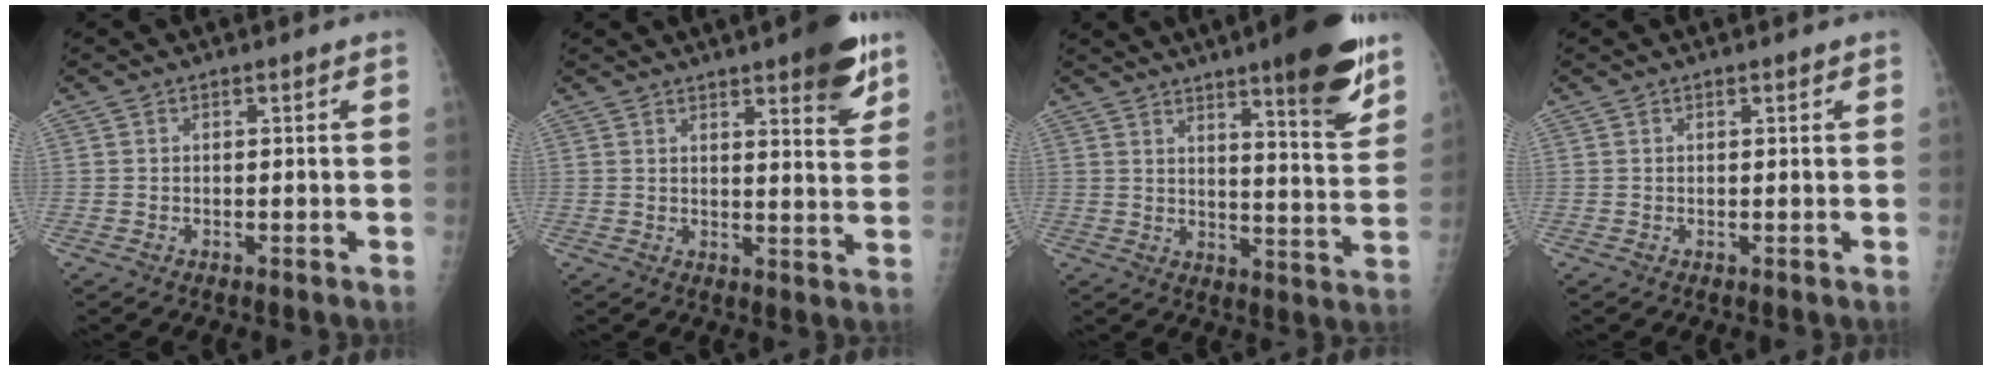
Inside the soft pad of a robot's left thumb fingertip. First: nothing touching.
{"total": 10.5, "force": [6.4, 2.6, 7.9], "torque": [-0.078, -0.032, 0.080]}
{"total": 15.3, "force": [9.8, 2.6, 11.5], "torque": [-0.135, -0.060, 0.140]}
{"total": 0.6, "force": [0.4, 0.2, 0.3], "torque": [-0.006, -0.002, 0.006]}